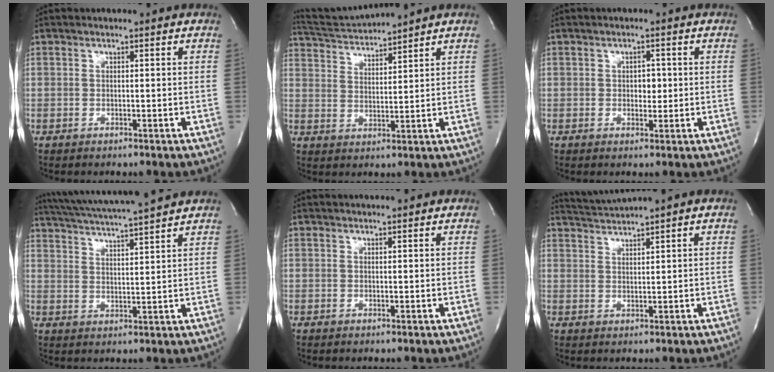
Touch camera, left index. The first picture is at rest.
{"total": 6.5, "force": [6.2, -1.7, 0.8], "torque": [-0.027, -0.002, 0.125]}
{"total": 2.0, "force": [-0.3, 1.3, 1.4], "torque": [-0.017, -0.008, -0.005]}
{"total": 12.8, "force": [11.6, -1.3, 5.3], "torque": [-0.105, -0.002, 0.174]}
{"total": 1.4, "force": [1.3, -0.2, 0.5], "torque": [-0.004, 0.004, 0.017]}
{"total": 3.1, "force": [2.5, -1.7, 0.1], "torque": [-0.004, -0.014, 0.055]}